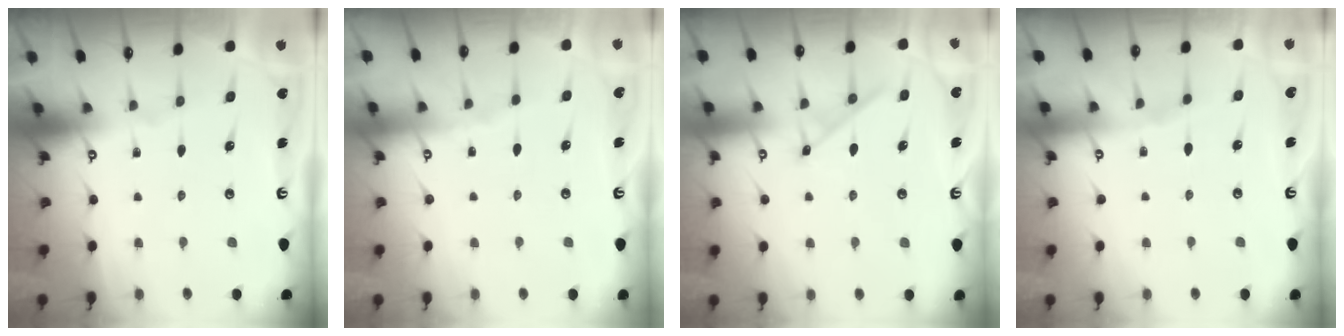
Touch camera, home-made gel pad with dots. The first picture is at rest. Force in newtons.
{"total": 1.6, "press": 1.6, "slide": 0.4}
{"total": 6.4, "press": 6.4, "slide": 0.7}
{"total": 2.4, "press": 2.3, "slide": 0.5}